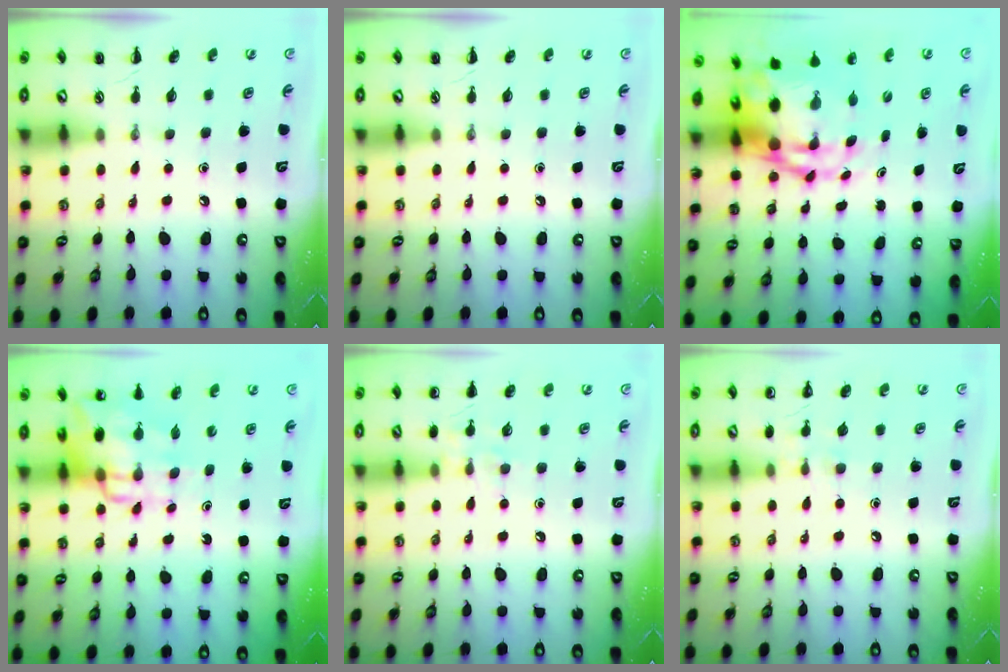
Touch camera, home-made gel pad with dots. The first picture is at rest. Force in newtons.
{"total": 0.0}
{"total": 9.7, "press": 9.2, "slide": 2.9}
{"total": 11.0, "press": 10.5, "slide": 3.4}
{"total": 7.4, "press": 7.1, "slide": 1.9}
{"total": 5.0, "press": 4.7, "slide": 1.7}